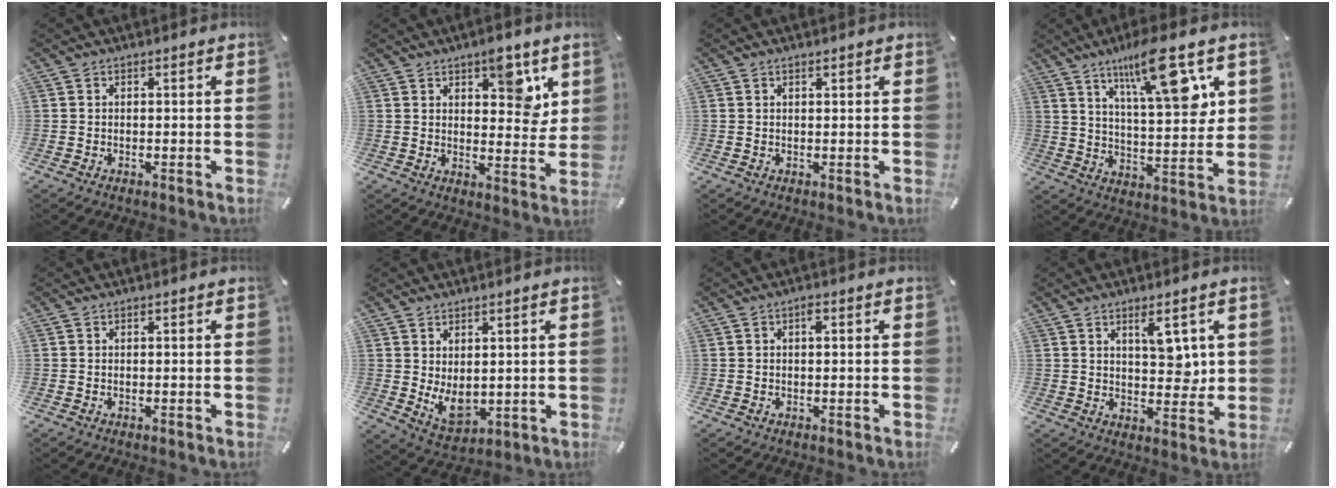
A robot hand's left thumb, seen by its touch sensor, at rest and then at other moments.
{"total": 8.9, "force": [5.0, 4.5, 5.8], "torque": [-0.054, -0.028, 0.078]}
{"total": 0.8, "force": [0.5, 0.2, 0.5], "torque": [-0.009, 0.000, 0.009]}
{"total": 17.4, "force": [10.1, 5.0, 13.3], "torque": [-0.211, -0.045, 0.158]}
{"total": 0.0}
{"total": 6.3, "force": [1.1, 4.6, 4.2], "torque": [-0.071, -0.016, 0.022]}
{"total": 1.5, "force": [0.4, 0.5, 1.4], "torque": [-0.027, 0.006, 0.004]}
{"total": 7.5, "force": [3.5, 3.6, 5.6], "torque": [-0.070, -0.021, 0.053]}